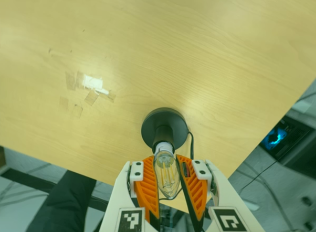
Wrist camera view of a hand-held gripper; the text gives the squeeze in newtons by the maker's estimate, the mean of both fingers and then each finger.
{"total": 14.1, "left": 14.9, "right": 13.3}